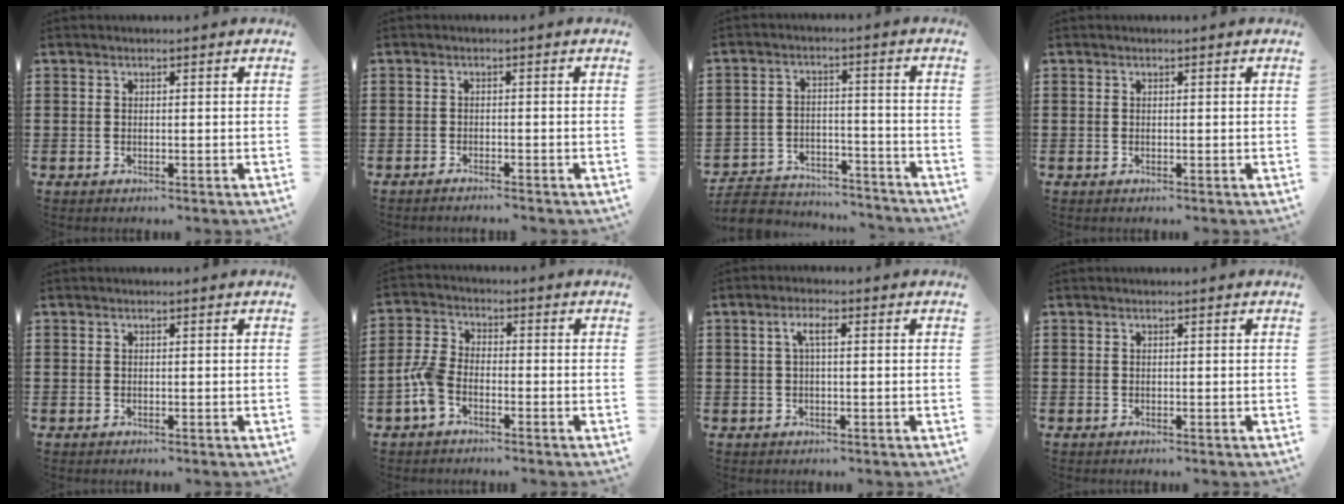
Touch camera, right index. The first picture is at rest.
{"total": 1.2, "force": [-1.2, 0.0, 0.2], "torque": [-0.007, 0.000, -0.023]}
{"total": 6.2, "force": [-6.0, 1.0, 1.0], "torque": [-0.035, 0.006, -0.123]}
{"total": 0.0}
{"total": 0.0}
{"total": 5.2, "force": [-2.6, 2.7, 3.5], "torque": [-0.096, 0.001, -0.058]}
{"total": 2.7, "force": [0.2, 0.7, 2.6], "torque": [-0.050, 0.006, 0.001]}
{"total": 0.0}